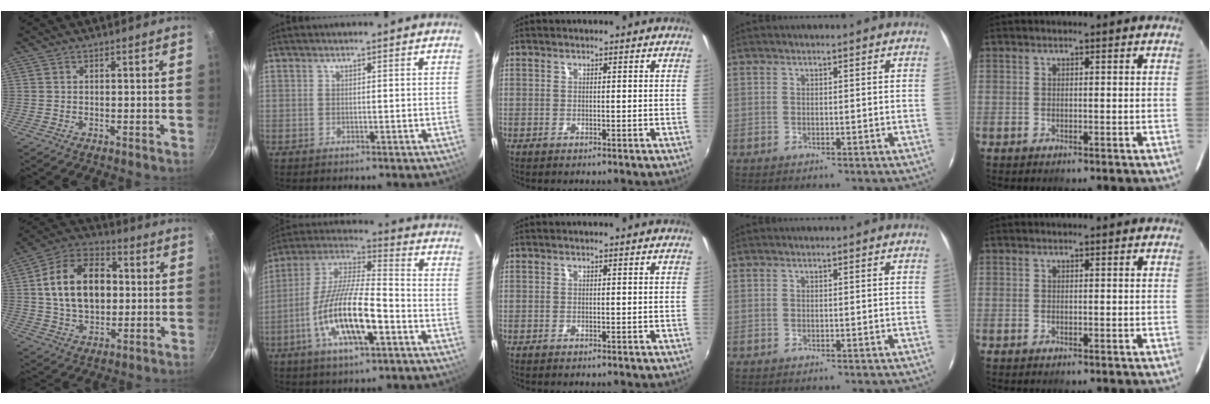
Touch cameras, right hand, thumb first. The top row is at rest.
{"thumb": {"total": 17.5, "force": [1.7, 11.9, 12.8], "torque": [-0.185, 0.020, 0.021]}, "index": {"total": 16.5, "force": [-6.3, 4.6, 14.6], "torque": [-0.294, -0.013, -0.119]}}